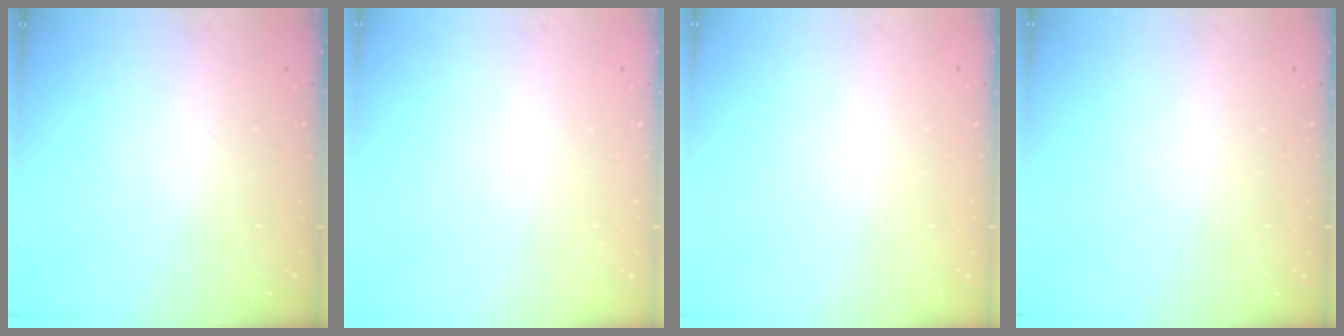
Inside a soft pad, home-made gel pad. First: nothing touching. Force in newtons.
{"total": 0.0}
{"total": 0.0}
{"total": 0.0}